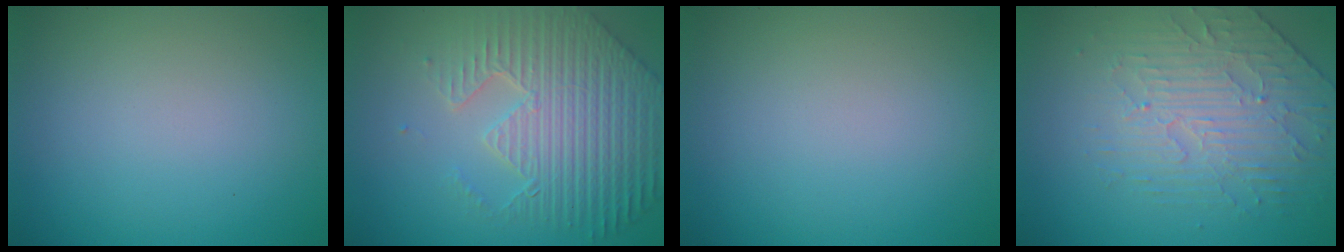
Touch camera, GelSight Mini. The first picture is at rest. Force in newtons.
{"total": 7.8, "press": 5.8, "slide": 5.2}
{"total": 0.0}
{"total": 4.1, "press": 3.5, "slide": 2.1}